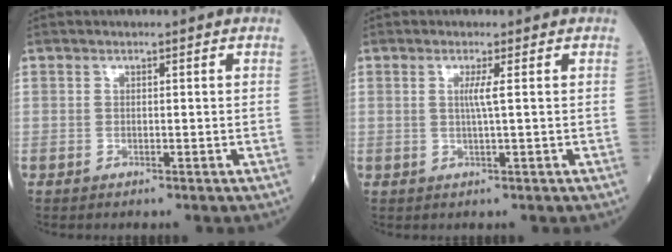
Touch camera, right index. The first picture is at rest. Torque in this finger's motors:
{"motor_torque": [0.03, -0.01, 0.02, 0.05]}